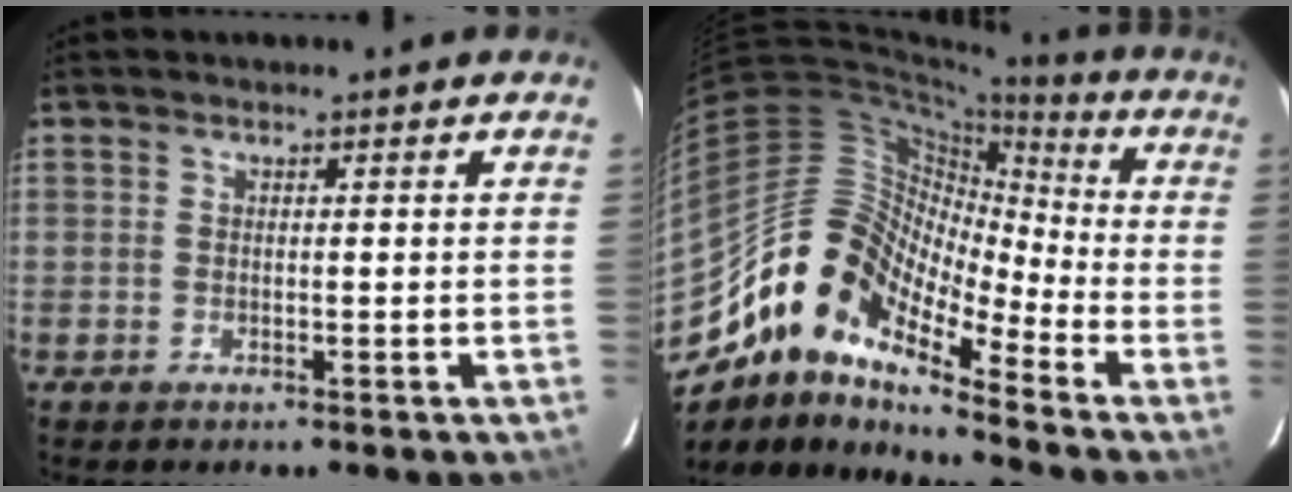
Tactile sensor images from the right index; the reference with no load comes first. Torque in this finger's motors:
{"motor_torque": [1.08, -1.05, 0.72, 0.14]}